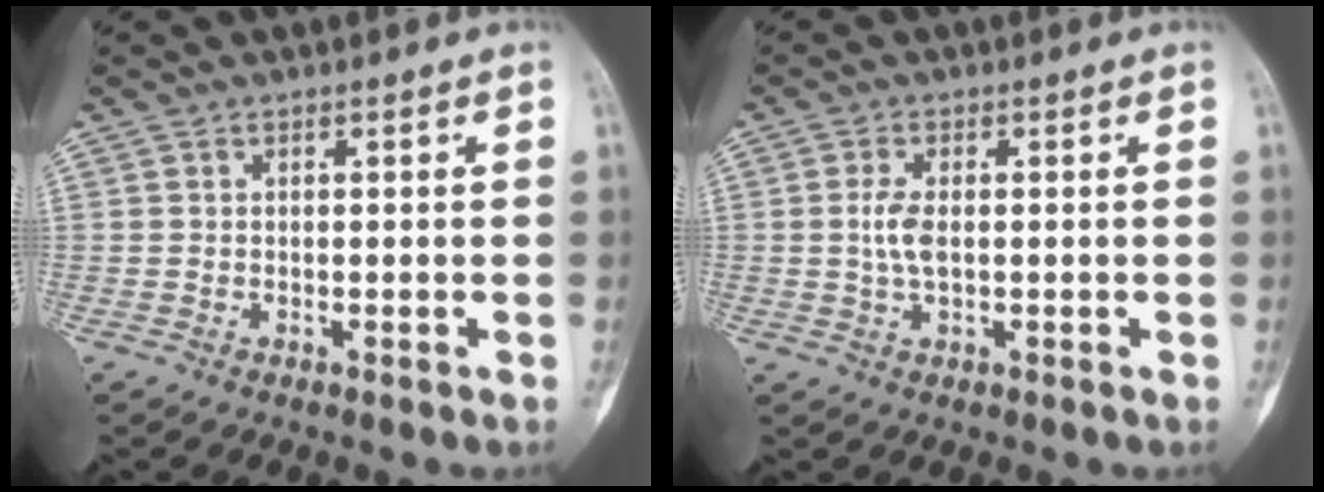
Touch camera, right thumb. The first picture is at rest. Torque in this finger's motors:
{"motor_torque": [0.84, 0.42, 0.38, -0.45, 0.16]}